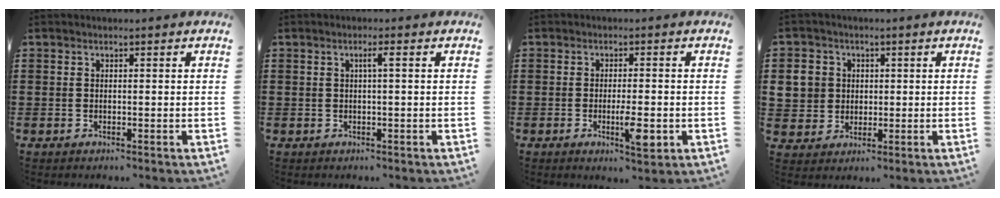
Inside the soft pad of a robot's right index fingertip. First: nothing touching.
{"total": 1.5, "force": [0.3, -0.1, 1.4], "torque": [-0.027, 0.002, 0.002]}
{"total": 5.0, "force": [-1.5, 1.2, 4.6], "torque": [-0.080, -0.004, -0.026]}
{"total": 5.2, "force": [0.9, 5.0, 1.4], "torque": [-0.063, 0.013, 0.012]}